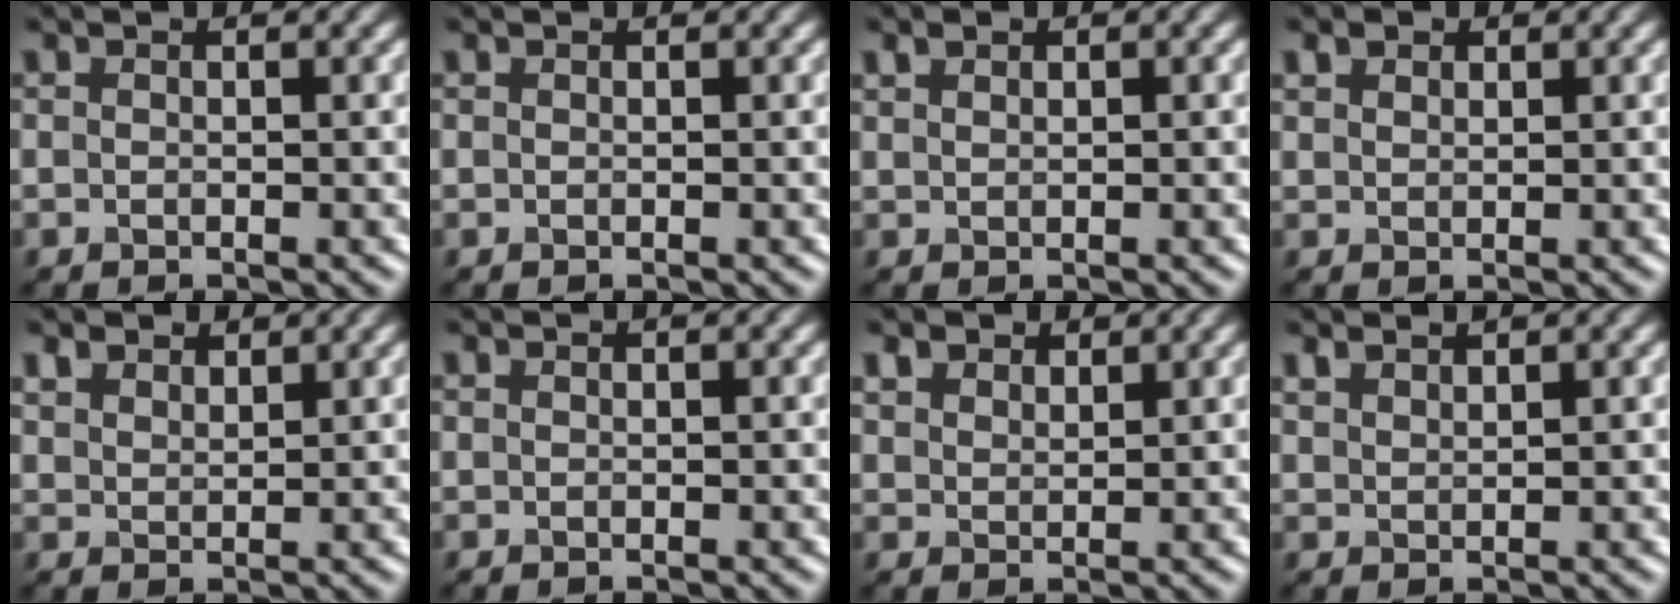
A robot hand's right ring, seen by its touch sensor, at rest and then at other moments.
{"total": 0.0}
{"total": 0.9, "force": [0.6, 0.5, 0.4], "torque": [-0.007, 0.002, 0.014]}
{"total": 1.2, "force": [0.9, 0.8, 0.3], "torque": [-0.007, 0.002, 0.014]}
{"total": 2.6, "force": [2.3, 1.1, 0.6], "torque": [-0.024, 0.001, 0.047]}
{"total": 0.0}
{"total": 2.4, "force": [2.0, 1.2, 0.6], "torque": [-0.023, -0.005, 0.045]}
{"total": 1.4, "force": [1.3, 0.2, 0.3], "torque": [-0.007, 0.002, 0.029]}